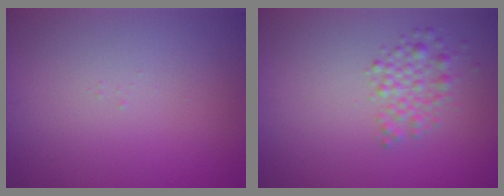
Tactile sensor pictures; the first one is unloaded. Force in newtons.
{"total": 2.3, "press": 2.3, "slide": 0.1}